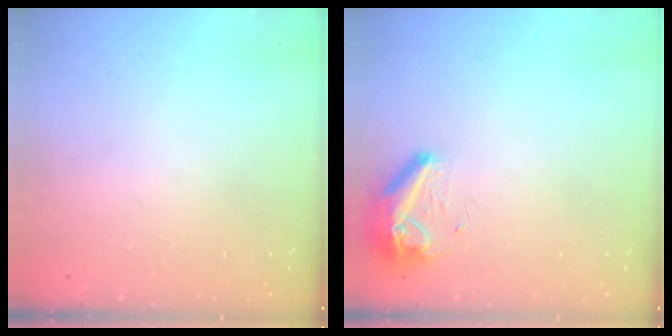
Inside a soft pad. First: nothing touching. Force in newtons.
{"total": 14.6, "press": 9.9, "slide": 10.7}